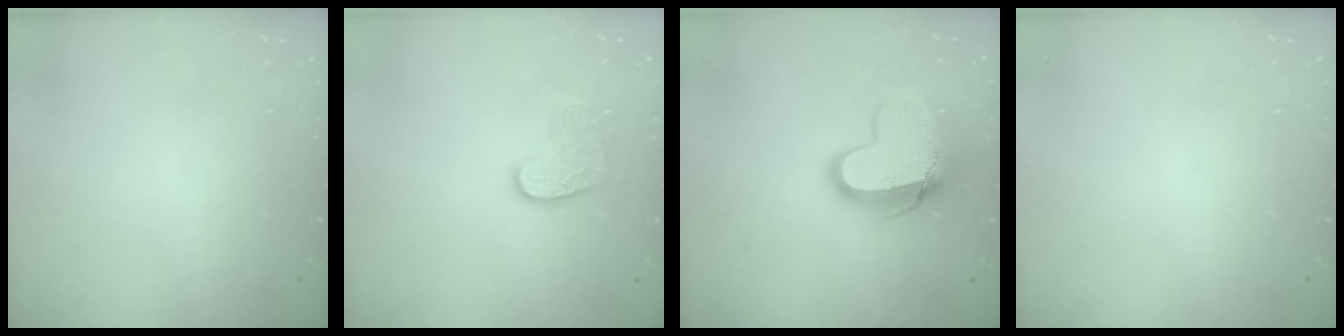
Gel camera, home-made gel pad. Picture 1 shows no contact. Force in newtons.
{"total": 9.5, "press": 9.5, "slide": 0.6}
{"total": 13.1, "press": 13.0, "slide": 1.1}
{"total": 0.0}